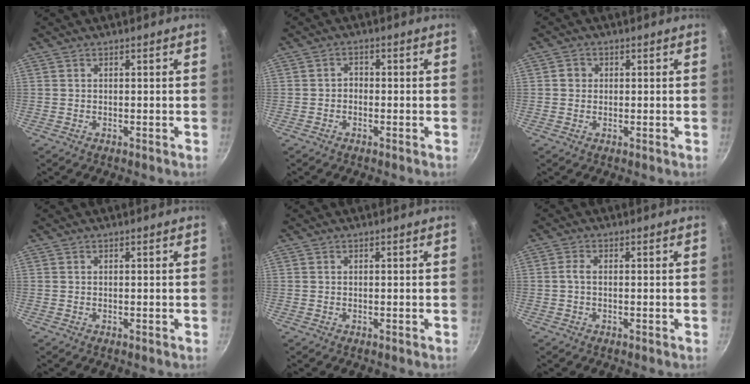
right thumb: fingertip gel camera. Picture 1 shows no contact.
{"total": 1.5, "force": [-0.6, 1.2, 0.7], "torque": [-0.005, 0.010, -0.013]}
{"total": 2.1, "force": [0.2, 1.9, 0.7], "torque": [-0.002, 0.005, 0.000]}
{"total": 0.0}
{"total": 0.0}
{"total": 1.9, "force": [-0.1, 1.1, 1.6], "torque": [-0.036, 0.007, -0.005]}